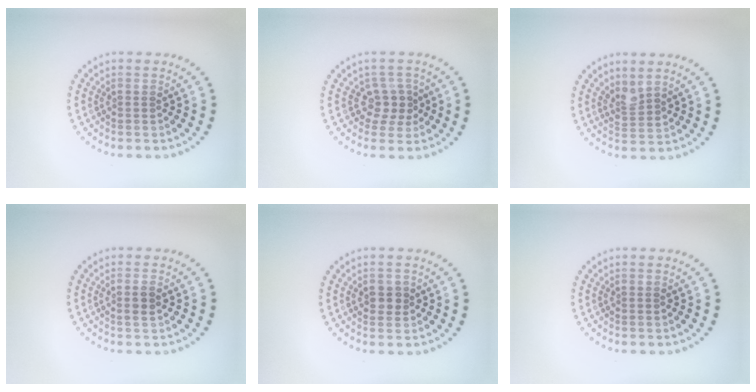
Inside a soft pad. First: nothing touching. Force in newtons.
{"total": 2.2, "press": 1.8, "slide": 1.3}
{"total": 1.8, "press": 1.5, "slide": 1.1}
{"total": 1.2, "press": 1.1, "slide": 0.5}
{"total": 1.6, "press": 1.6, "slide": 0.3}
{"total": 0.0}